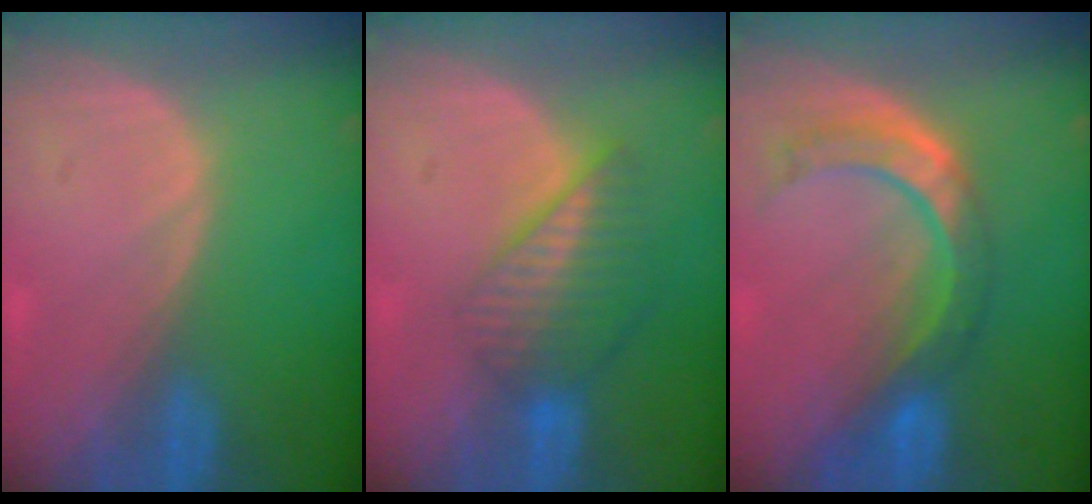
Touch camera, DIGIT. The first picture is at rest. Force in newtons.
{"total": 6.8, "press": 6.0, "slide": 3.2}
{"total": 8.2, "press": 7.2, "slide": 3.8}